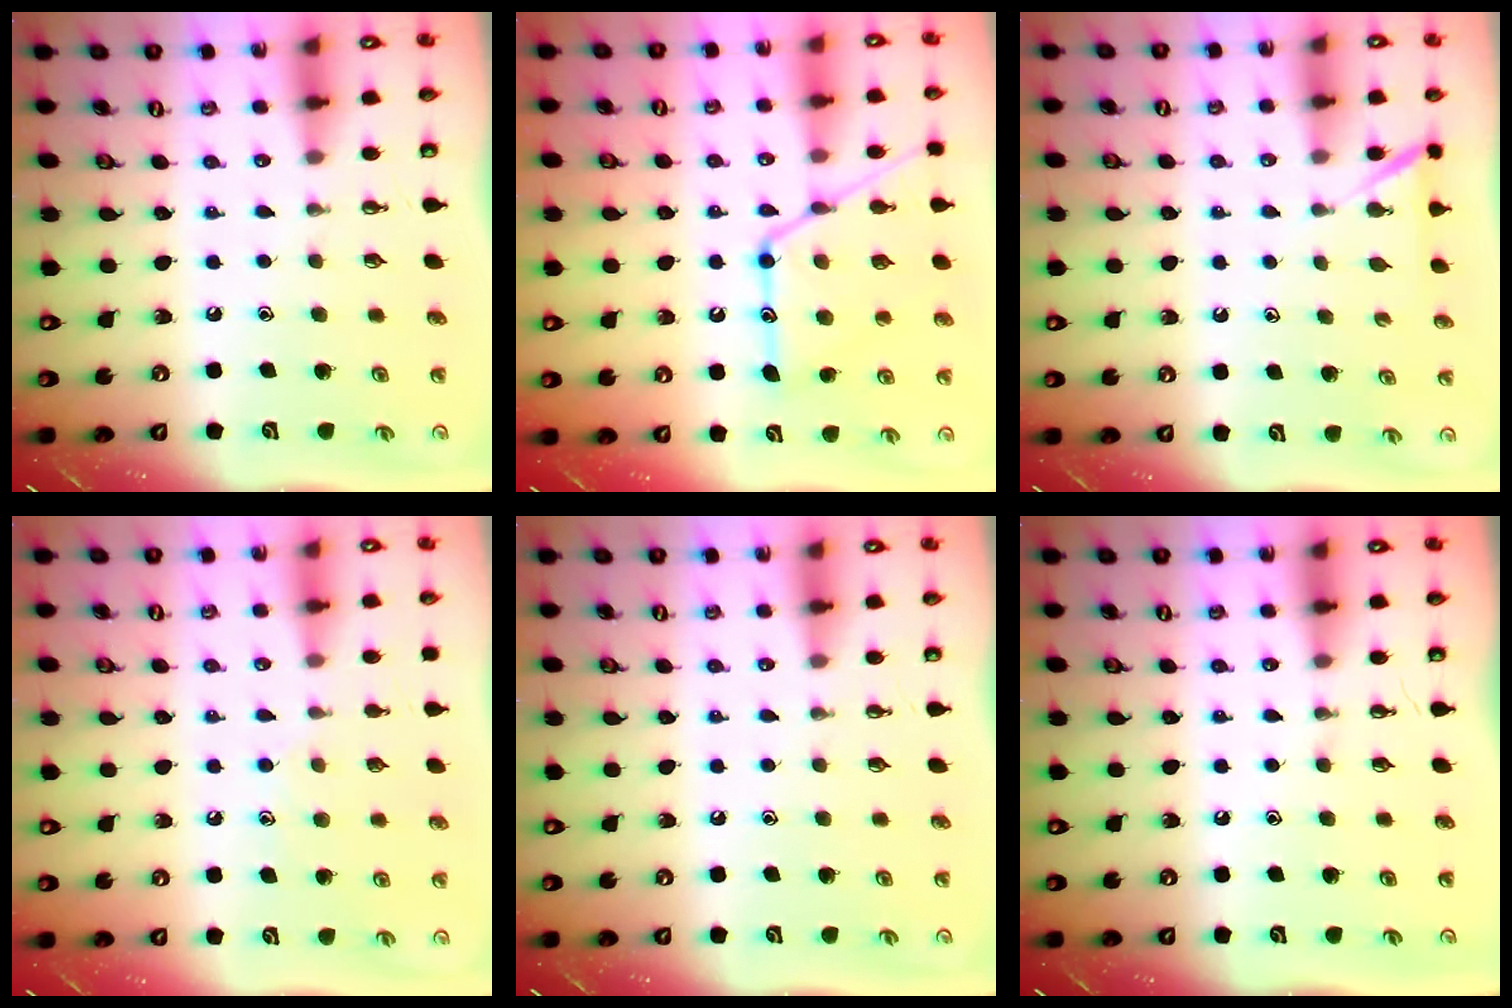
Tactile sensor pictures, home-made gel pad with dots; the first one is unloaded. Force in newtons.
{"total": 17.5, "press": 17.5, "slide": 1.5}
{"total": 3.6, "press": 3.6, "slide": 0.3}
{"total": 8.7, "press": 8.7, "slide": 0.8}
{"total": 0.0}
{"total": 0.0}